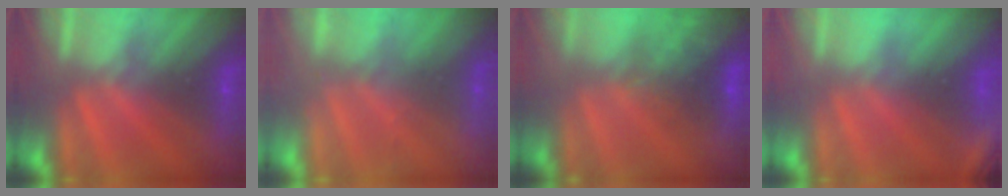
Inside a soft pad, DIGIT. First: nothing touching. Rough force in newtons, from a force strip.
{"total": 2.3}
{"total": 11.3}
{"total": 2.7}